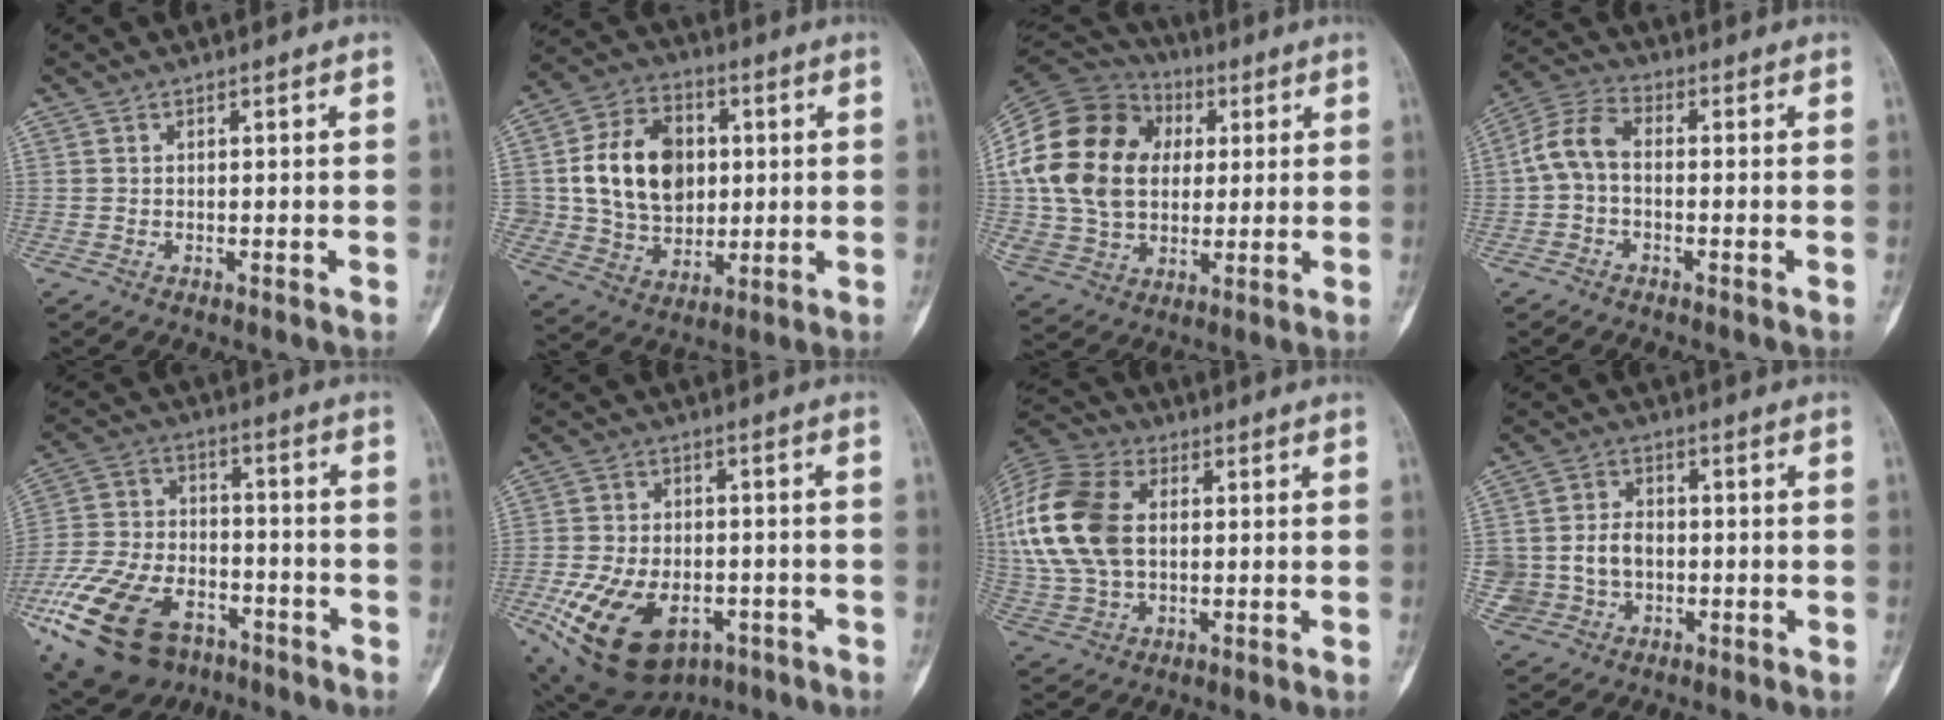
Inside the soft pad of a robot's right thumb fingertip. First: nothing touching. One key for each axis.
{"total": 16.6, "fx": 2.1, "fy": 12.6, "fz": 10.7, "tx": -0.149, "ty": 0.004, "tz": 0.043}
{"total": 25.2, "fx": 3.9, "fy": 18.6, "fz": 16.5, "tx": -0.323, "ty": 0.027, "tz": 0.078}
{"total": 6.6, "fx": -0.6, "fy": 3.9, "fz": 5.3, "tx": -0.109, "ty": 0.023, "tz": -0.025}
{"total": 24.0, "fx": -12.4, "fy": 14.6, "fz": 14.5, "tx": -0.327, "ty": 0.040, "tz": -0.215}
{"total": 18.5, "fx": -7.5, "fy": 11.5, "fz": 12.5, "tx": -0.227, "ty": 0.012, "tz": -0.106}
{"total": 20.4, "fx": 2.7, "fy": 13.4, "fz": 15.1, "tx": -0.344, "ty": 0.009, "tz": 0.050}
{"total": 9.9, "fx": -1.6, "fy": 9.5, "fz": 2.4, "tx": -0.018, "ty": 0.024, "tz": -0.023}